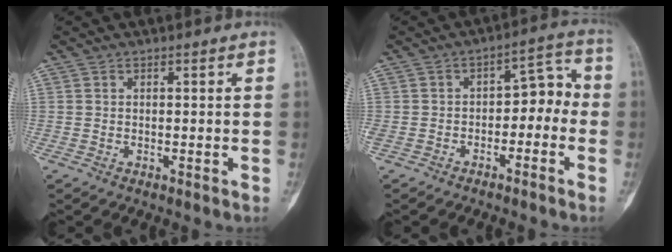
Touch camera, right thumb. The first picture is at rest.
{"total": 8.8, "force": [-2.7, 5.8, 6.0], "torque": [-0.074, 0.049, -0.047]}